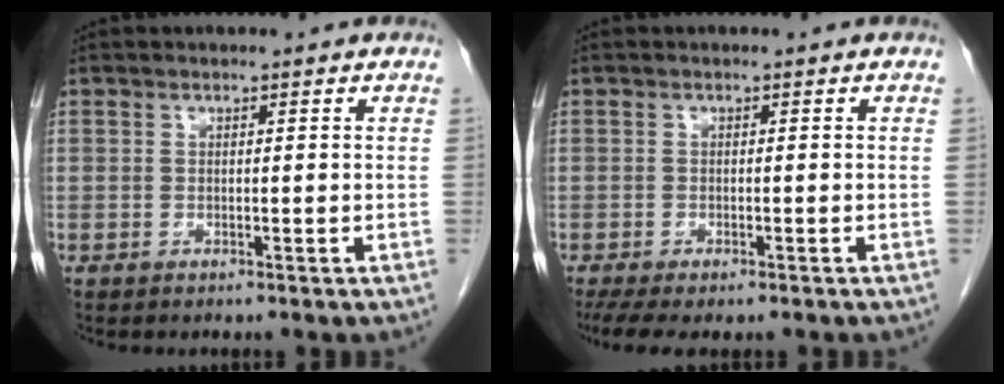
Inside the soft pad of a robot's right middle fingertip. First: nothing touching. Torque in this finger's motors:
{"motor_torque": [0.82, -0.64, 0.19, 0.06]}